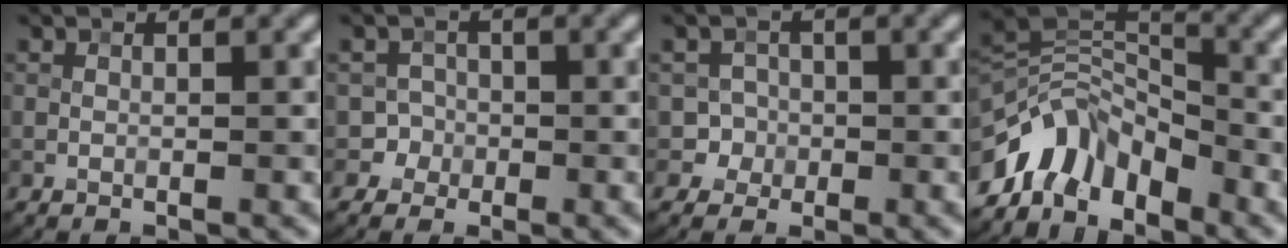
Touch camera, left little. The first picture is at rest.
{"total": 2.2, "force": [-1.2, 1.9, -0.2], "torque": [0.031, 0.008, -0.019]}
{"total": 2.4, "force": [-0.9, 2.2, -0.1], "torque": [0.030, 0.004, -0.016]}
{"total": 6.4, "force": [-4.2, 3.4, 3.5], "torque": [-0.043, 0.005, -0.091]}